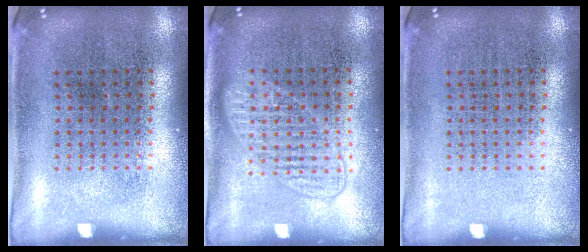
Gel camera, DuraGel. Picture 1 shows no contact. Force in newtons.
{"total": 1.4, "press": 1.3, "slide": 0.4}
{"total": 0.0}